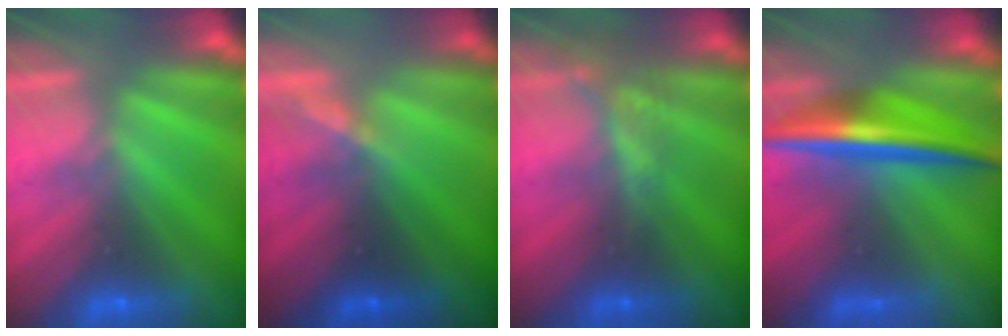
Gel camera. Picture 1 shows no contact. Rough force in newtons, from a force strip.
{"total": 1.3}
{"total": 2.1}
{"total": 7.5}